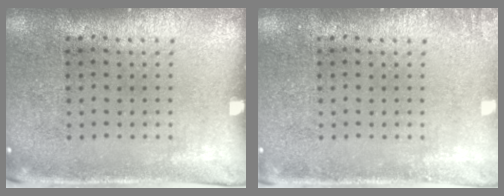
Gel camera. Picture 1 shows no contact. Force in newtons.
{"total": 1.1, "press": 1.1, "slide": 0.2}